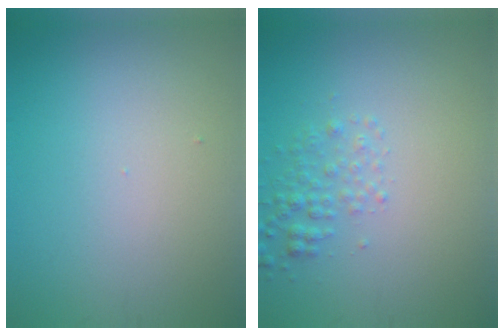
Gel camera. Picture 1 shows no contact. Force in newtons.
{"total": 1.8, "press": 1.8, "slide": 0.1}